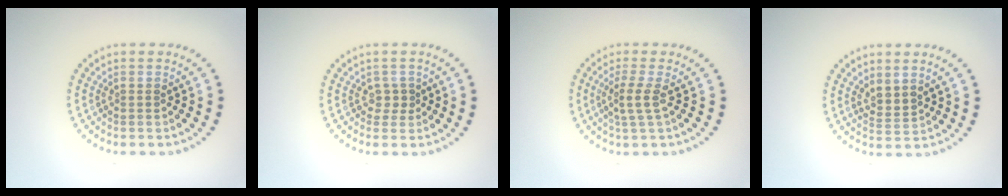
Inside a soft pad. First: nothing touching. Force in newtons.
{"total": 1.1, "press": 0.9, "slide": 0.6}
{"total": 2.0, "press": 1.5, "slide": 1.4}
{"total": 1.9, "press": 1.4, "slide": 1.2}